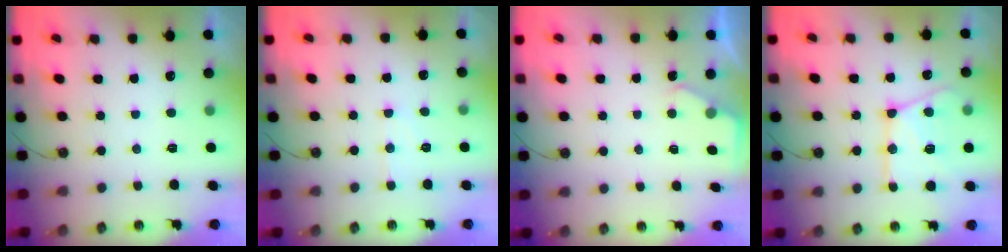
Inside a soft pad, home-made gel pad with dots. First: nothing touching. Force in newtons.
{"total": 5.8, "press": 5.8, "slide": 0.4}
{"total": 1.8, "press": 1.7, "slide": 0.3}
{"total": 18.1, "press": 18.0, "slide": 1.7}